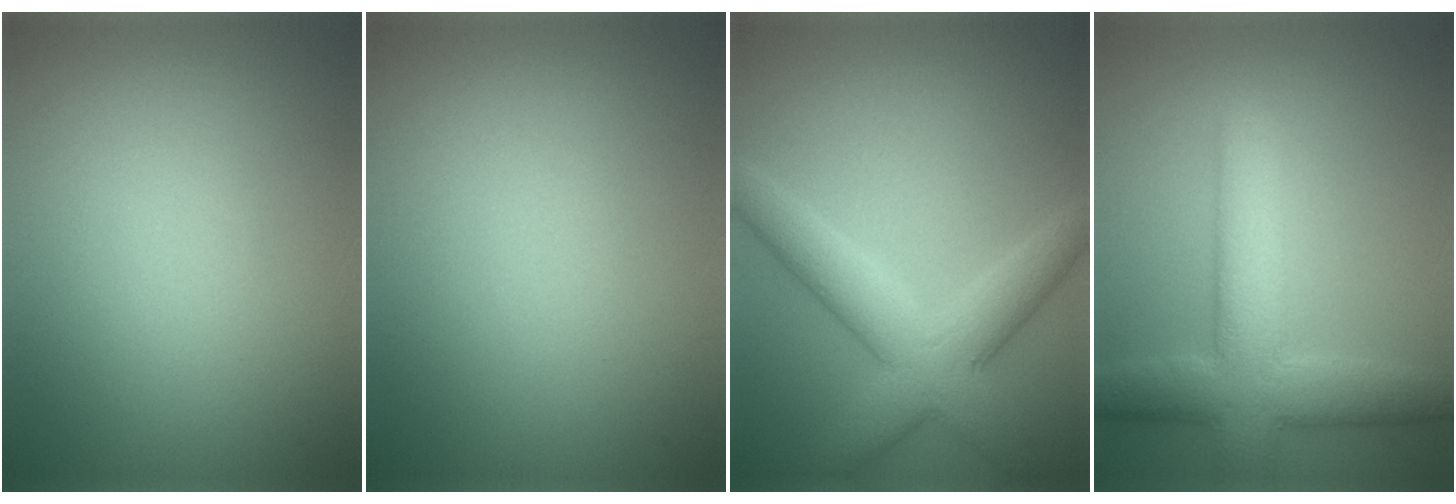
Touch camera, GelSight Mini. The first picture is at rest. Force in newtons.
{"total": 0.0}
{"total": 6.0, "press": 6.0, "slide": 0.3}
{"total": 7.5, "press": 7.5, "slide": 0.2}